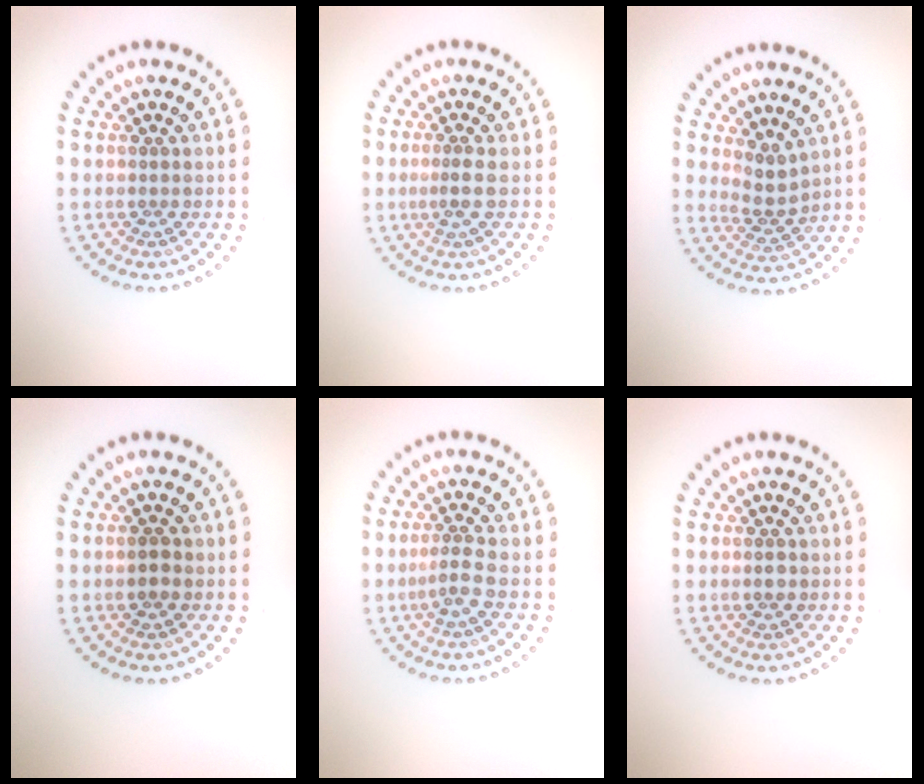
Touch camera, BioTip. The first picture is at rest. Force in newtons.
{"total": 1.8, "press": 1.2, "slide": 1.2}
{"total": 2.2, "press": 1.6, "slide": 1.4}
{"total": 1.3, "press": 1.3, "slide": 0.1}
{"total": 1.9, "press": 1.2, "slide": 1.4}
{"total": 0.8, "press": 0.7, "slide": 0.3}